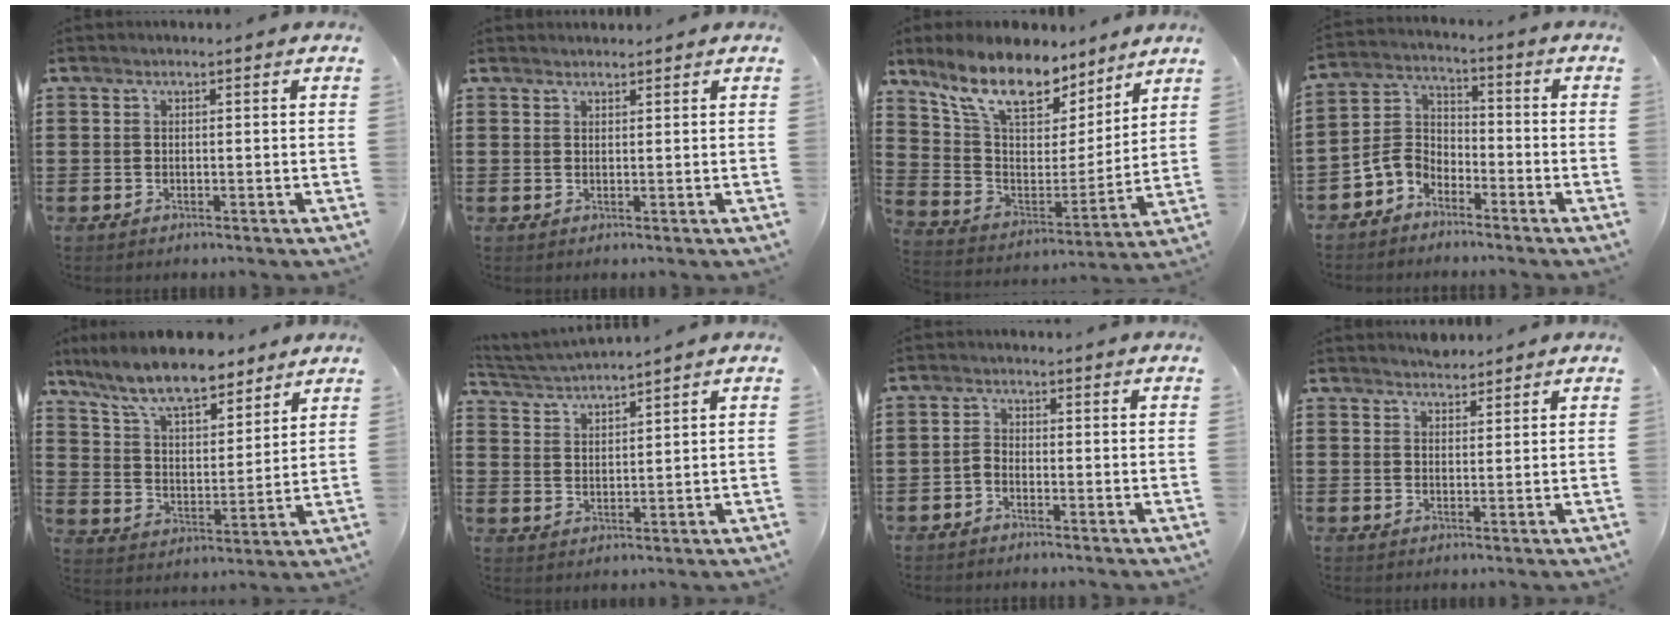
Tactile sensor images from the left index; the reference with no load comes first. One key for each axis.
{"total": 1.0, "fx": 1.0, "fy": 0.2, "fz": 0.1, "tx": -0.003, "ty": -0.001, "tz": 0.020}
{"total": 12.5, "fx": 9.4, "fy": 4.8, "fz": 6.7, "tx": -0.155, "ty": -0.050, "tz": 0.165}
{"total": 5.2, "fx": -3.9, "fy": 3.2, "fz": 1.0, "tx": -0.045, "ty": 0.006, "tz": -0.086}
{"total": 10.8, "fx": 9.0, "fy": 2.6, "fz": 5.4, "tx": -0.138, "ty": -0.033, "tz": 0.163}
{"total": 3.2, "fx": 3.1, "fy": -0.5, "fz": 0.3, "tx": -0.019, "ty": -0.015, "tz": 0.055}
{"total": 1.5, "fx": -1.3, "fy": 0.4, "fz": 0.5, "tx": -0.014, "ty": 0.004, "tz": -0.027}
{"total": 2.0, "fx": 1.9, "fy": 0.5, "fz": 0.0, "tx": -0.004, "ty": 0.003, "tz": 0.038}